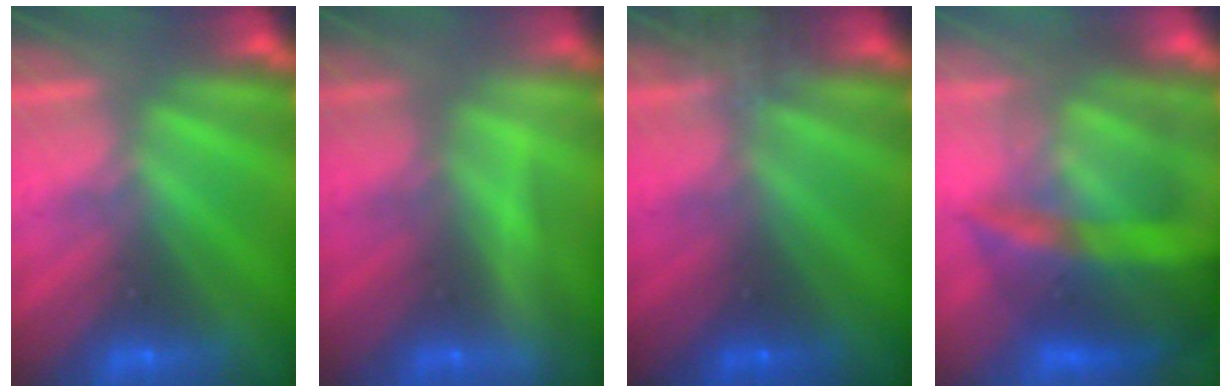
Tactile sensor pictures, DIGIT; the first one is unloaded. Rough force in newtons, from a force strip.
{"total": 2.2}
{"total": 1.7}
{"total": 10.1}